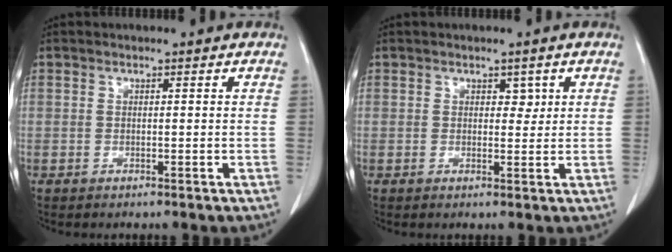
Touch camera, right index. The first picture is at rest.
{"total": 1.6, "force": [0.7, 1.1, 1.0], "torque": [-0.008, -0.003, 0.010]}